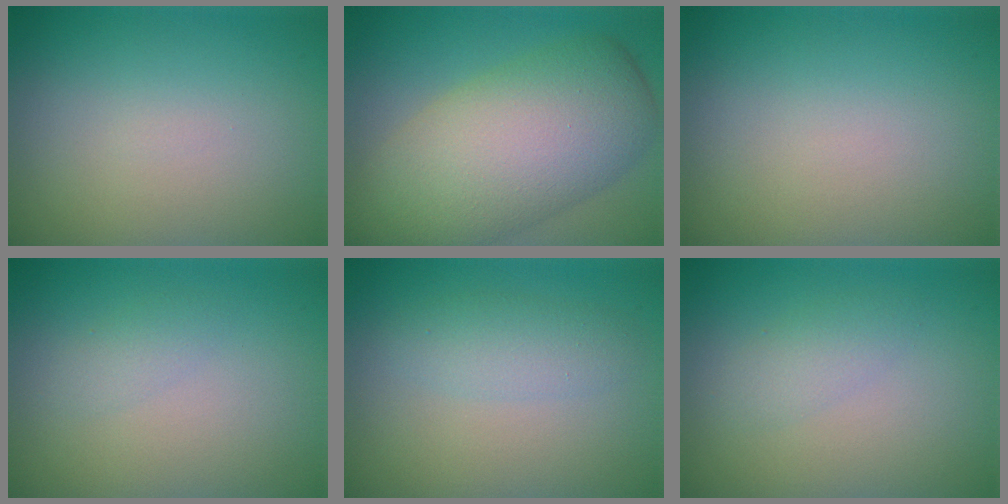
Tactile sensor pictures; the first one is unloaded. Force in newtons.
{"total": 11.3, "press": 11.3, "slide": 0.8}
{"total": 0.0}
{"total": 1.2, "press": 1.2, "slide": 0.0}
{"total": 2.4, "press": 2.4, "slide": 0.0}
{"total": 1.7, "press": 1.7, "slide": 0.0}